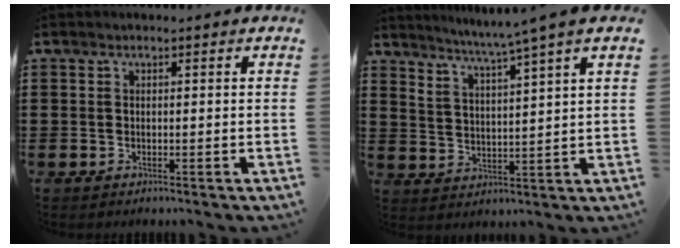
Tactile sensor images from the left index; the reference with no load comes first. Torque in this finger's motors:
{"motor_torque": [1.51, -0.63, 0.49, 0.15]}